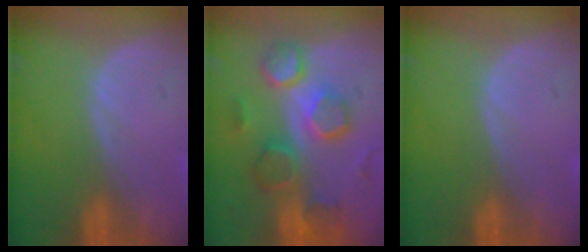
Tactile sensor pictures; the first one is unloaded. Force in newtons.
{"total": 10.0, "press": 9.3, "slide": 3.6}
{"total": 0.0}